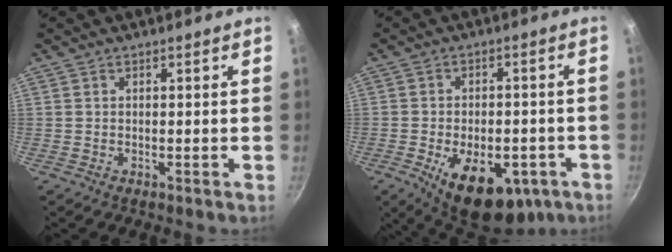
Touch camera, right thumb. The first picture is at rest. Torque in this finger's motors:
{"motor_torque": [0.30, 1.11, -0.03, 0.04, 0.26]}